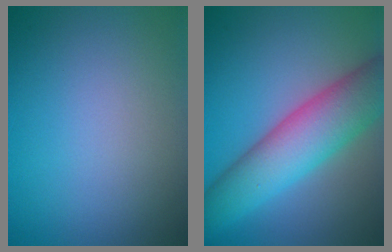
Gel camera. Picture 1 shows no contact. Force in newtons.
{"total": 8.5, "press": 8.5, "slide": 0.1}